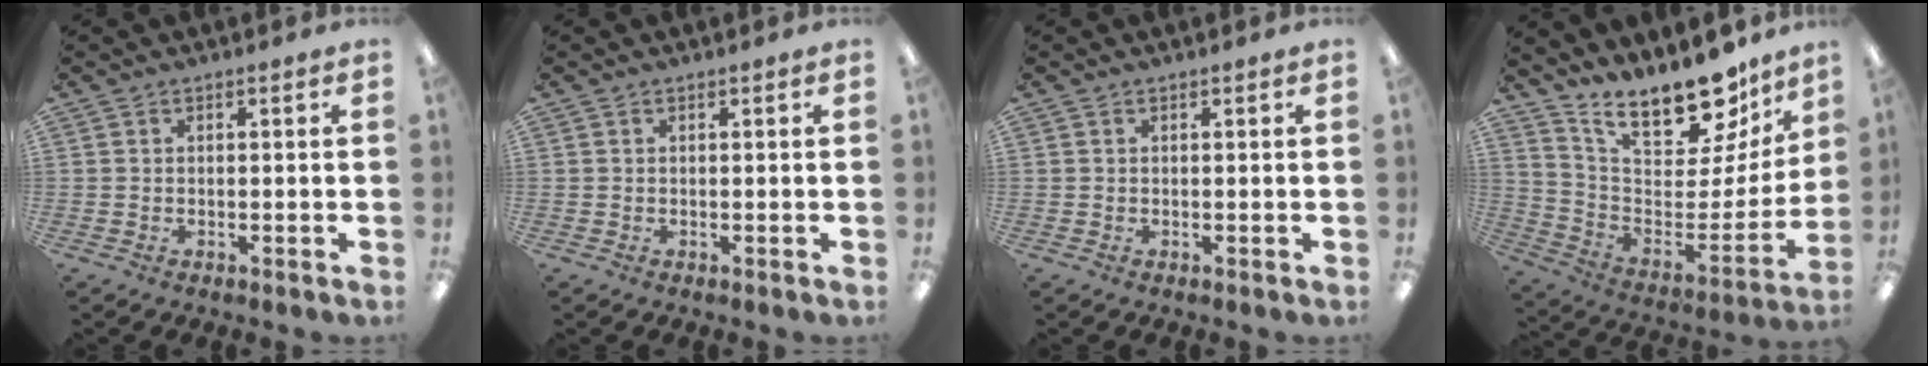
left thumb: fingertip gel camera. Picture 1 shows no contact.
{"total": 0.0}
{"total": 0.0}
{"total": 20.0, "force": [16.6, 6.9, 8.7], "torque": [-0.133, -0.131, 0.287]}